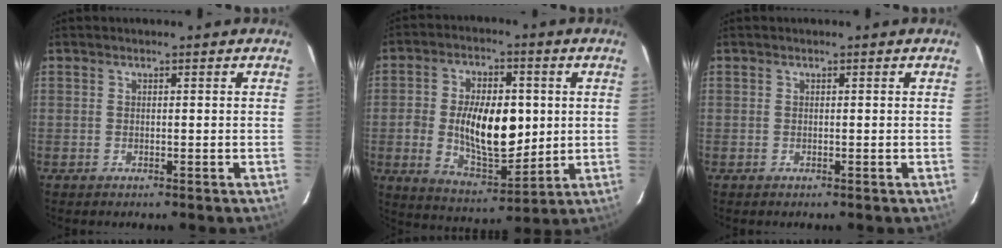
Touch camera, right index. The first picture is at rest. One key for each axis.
{"total": 15.5, "fx": 0.3, "fy": 8.1, "fz": 13.2, "tx": -0.232, "ty": 0.002, "tz": 0.016}
{"total": 0.0}